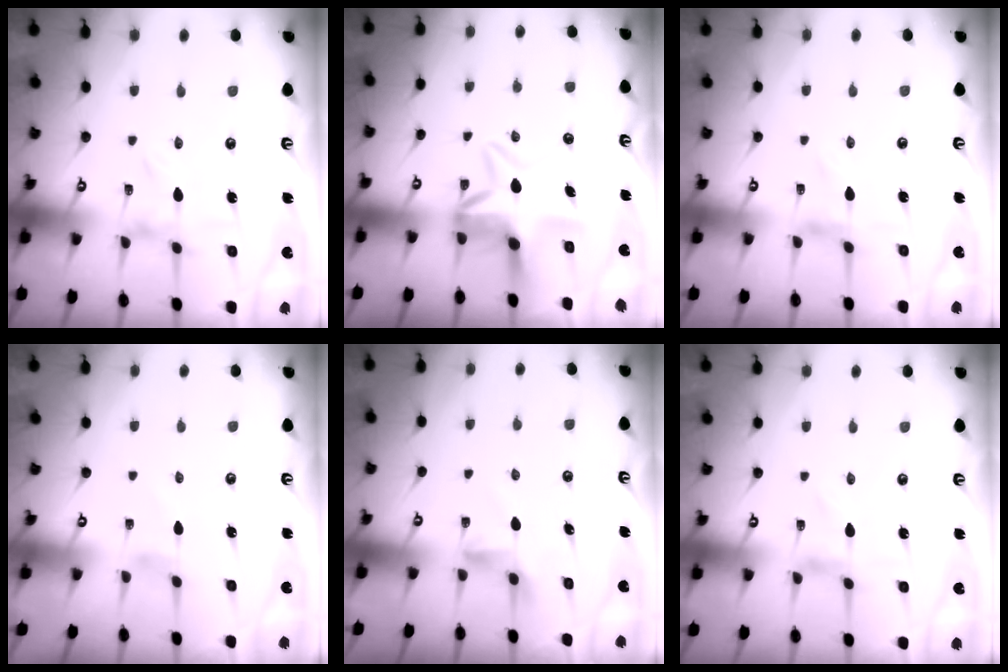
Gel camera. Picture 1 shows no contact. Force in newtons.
{"total": 6.5, "press": 6.2, "slide": 2.1}
{"total": 0.0}
{"total": 0.6, "press": 0.6, "slide": 0.2}
{"total": 2.5, "press": 2.4, "slide": 0.3}
{"total": 0.0}